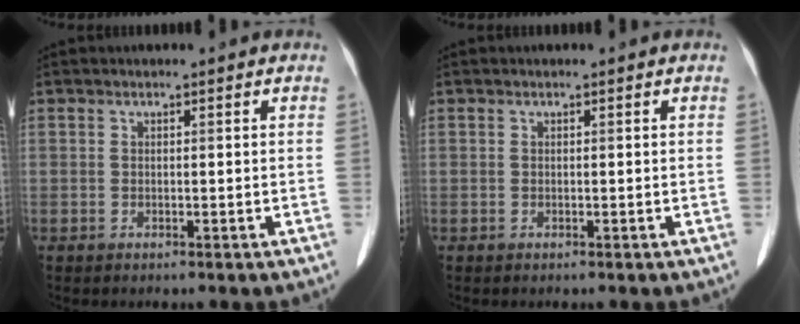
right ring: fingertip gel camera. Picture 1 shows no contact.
{"total": 0.0}